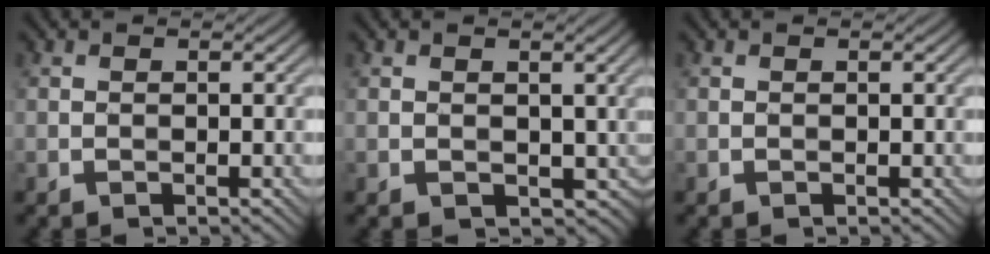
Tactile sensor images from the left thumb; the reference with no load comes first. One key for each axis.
{"total": 3.7, "fx": 0.4, "fy": 2.9, "fz": 2.3, "tx": -0.049, "ty": -0.012, "tz": 0.010}
{"total": 0.0}